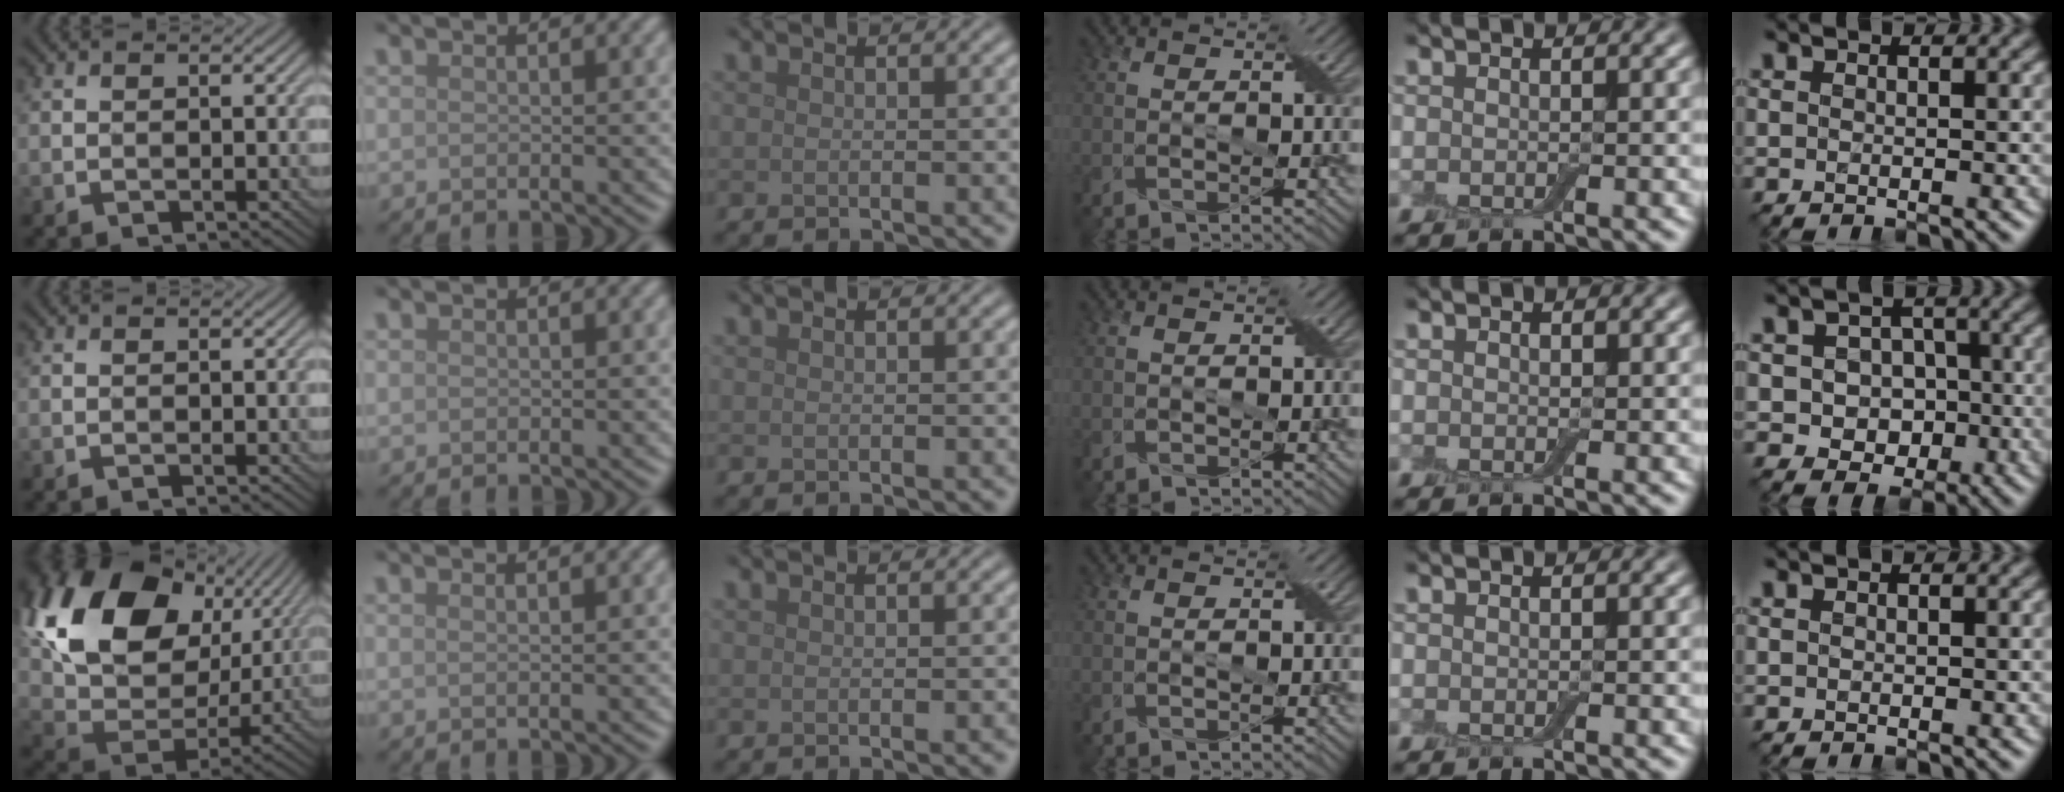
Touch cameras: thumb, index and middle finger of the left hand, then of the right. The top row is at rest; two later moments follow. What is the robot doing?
{"motion": "peel", "object": "adhesive wrap"}